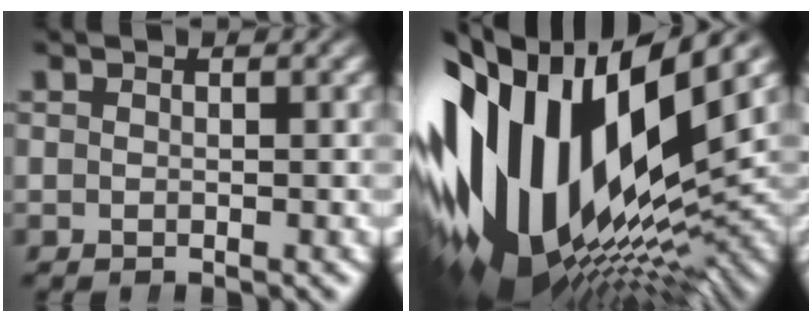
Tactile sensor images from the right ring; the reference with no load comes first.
{"total": 23.2, "force": [-1.6, 15.1, 17.6], "torque": [-0.314, -0.029, -0.009]}